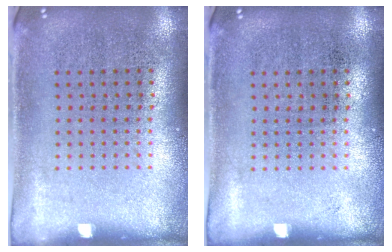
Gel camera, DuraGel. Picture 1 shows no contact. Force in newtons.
{"total": 0.0}